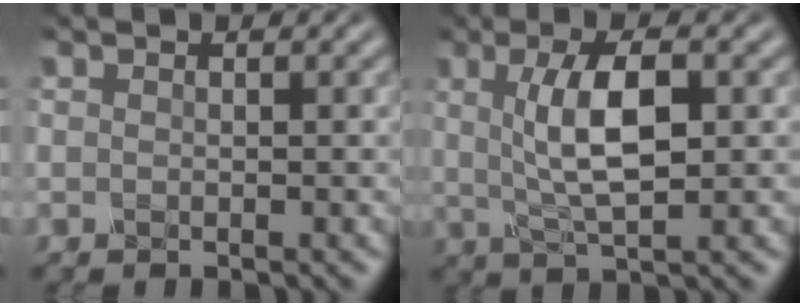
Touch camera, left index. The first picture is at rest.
{"total": 6.1, "force": [1.0, 1.9, 5.7], "torque": [-0.102, 0.007, 0.018]}